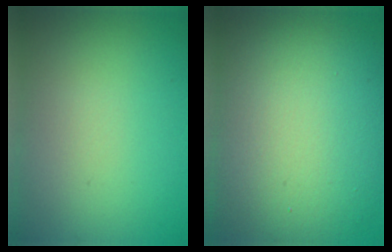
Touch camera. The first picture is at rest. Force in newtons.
{"total": 14.6, "press": 14.6, "slide": 0.5}